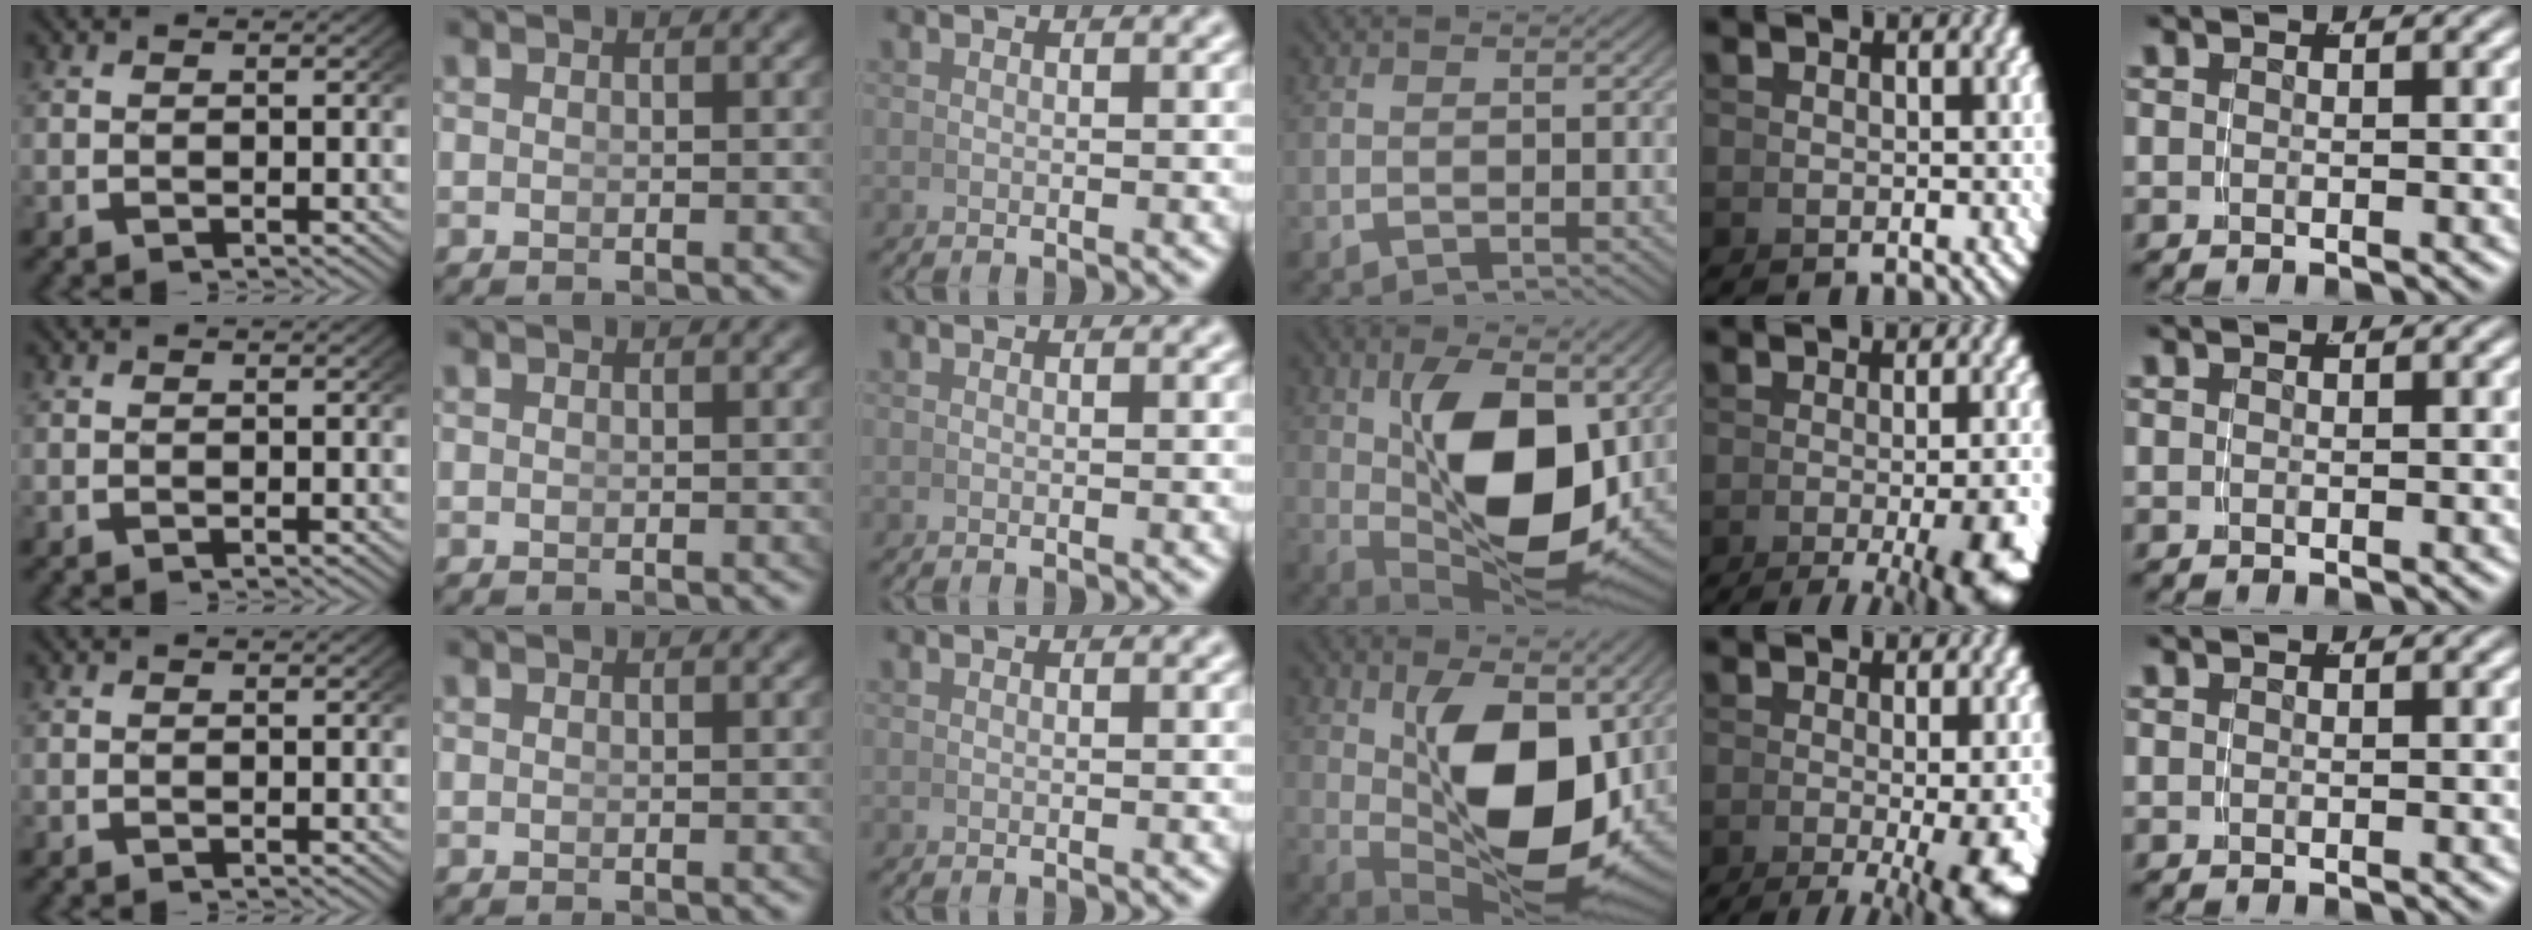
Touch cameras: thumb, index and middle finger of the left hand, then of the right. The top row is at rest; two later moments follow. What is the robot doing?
{"motion": "grasp_and_lifting", "object": "pen"}